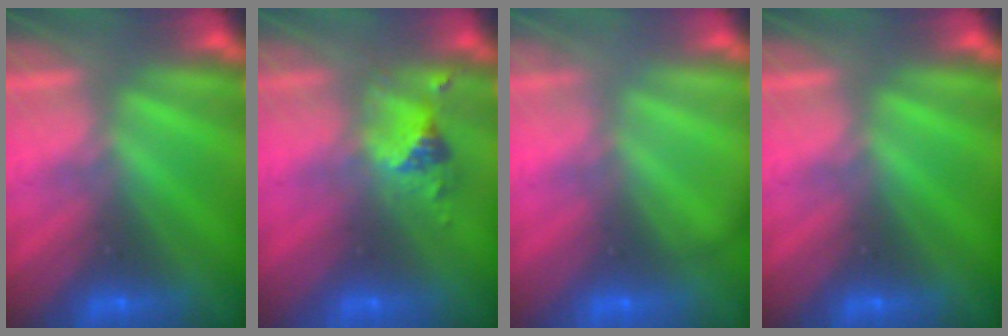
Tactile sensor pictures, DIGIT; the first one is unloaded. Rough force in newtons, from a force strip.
{"total": 2.5}
{"total": 2.1}
{"total": 0.0}